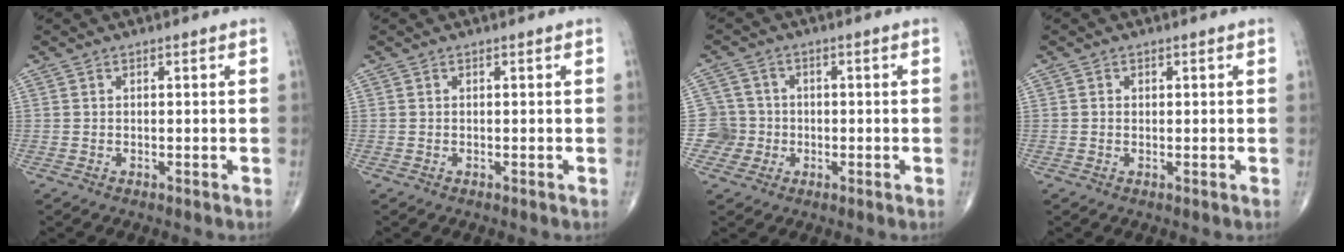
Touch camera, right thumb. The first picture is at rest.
{"total": 0.0}
{"total": 4.7, "force": [-1.0, 4.5, -0.6], "torque": [0.040, 0.014, -0.025]}
{"total": 0.6, "force": [0.1, 0.5, 0.2], "torque": [0.002, 0.000, 0.001]}